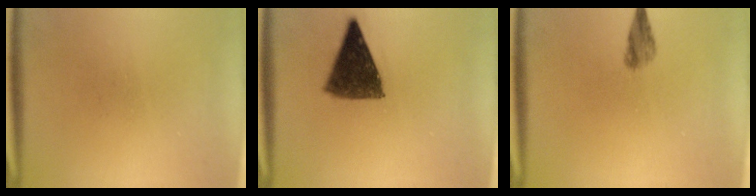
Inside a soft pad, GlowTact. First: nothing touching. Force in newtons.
{"total": 10.4}
{"total": 2.2}